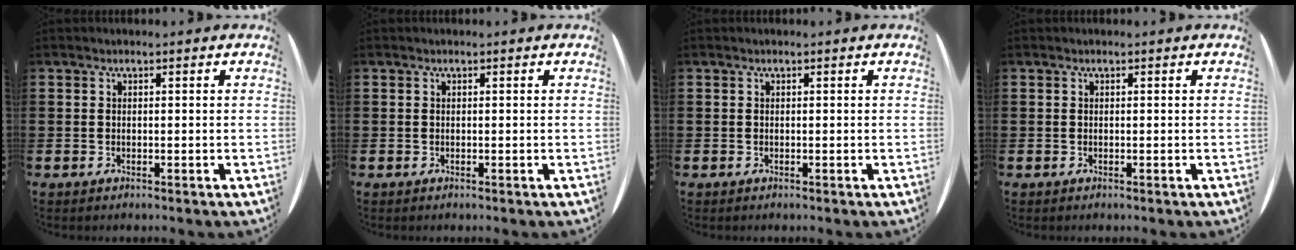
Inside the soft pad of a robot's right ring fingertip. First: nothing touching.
{"total": 0.0}
{"total": 0.0}
{"total": 0.0}